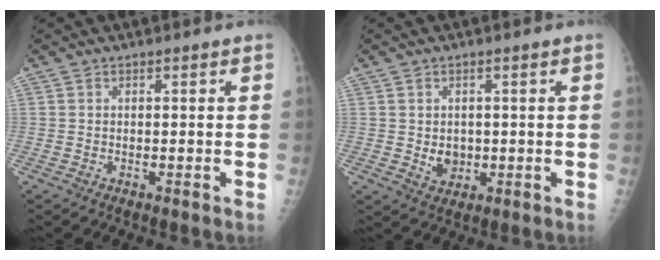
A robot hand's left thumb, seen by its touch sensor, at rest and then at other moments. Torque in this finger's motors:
{"motor_torque": [-0.09, -0.01, 0.05, 0.03, 0.00]}